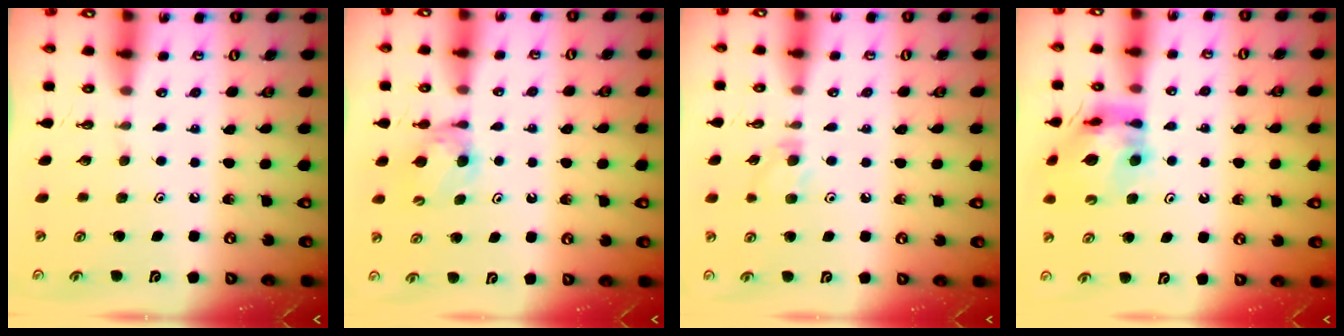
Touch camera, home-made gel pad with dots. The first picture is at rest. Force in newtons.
{"total": 5.4, "press": 5.4, "slide": 0.6}
{"total": 5.6, "press": 5.5, "slide": 1.0}
{"total": 11.1, "press": 11.0, "slide": 1.3}